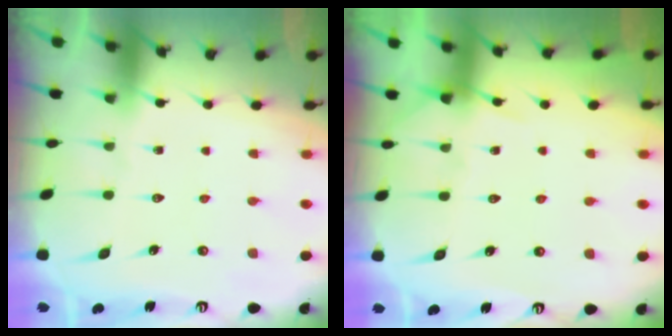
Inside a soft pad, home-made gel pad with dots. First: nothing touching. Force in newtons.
{"total": 5.0, "press": 4.9, "slide": 0.6}